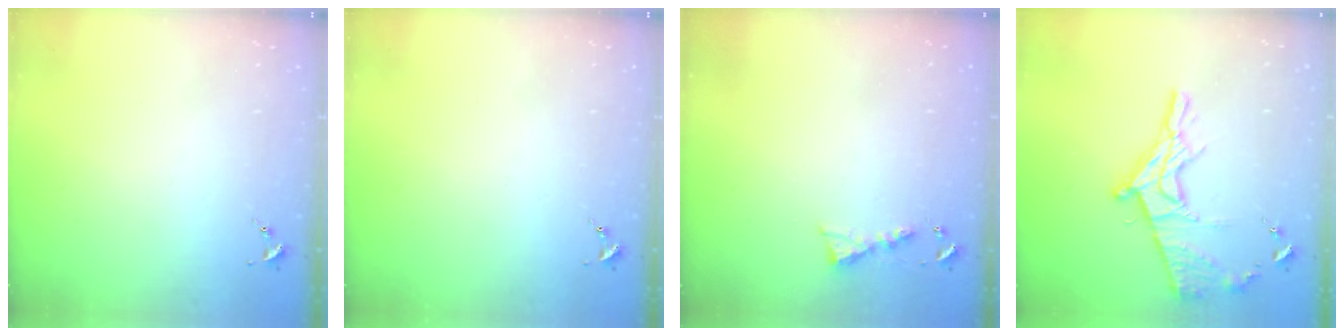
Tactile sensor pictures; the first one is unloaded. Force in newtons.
{"total": 0.0}
{"total": 4.9, "press": 4.9, "slide": 0.5}
{"total": 16.9, "press": 16.8, "slide": 1.4}